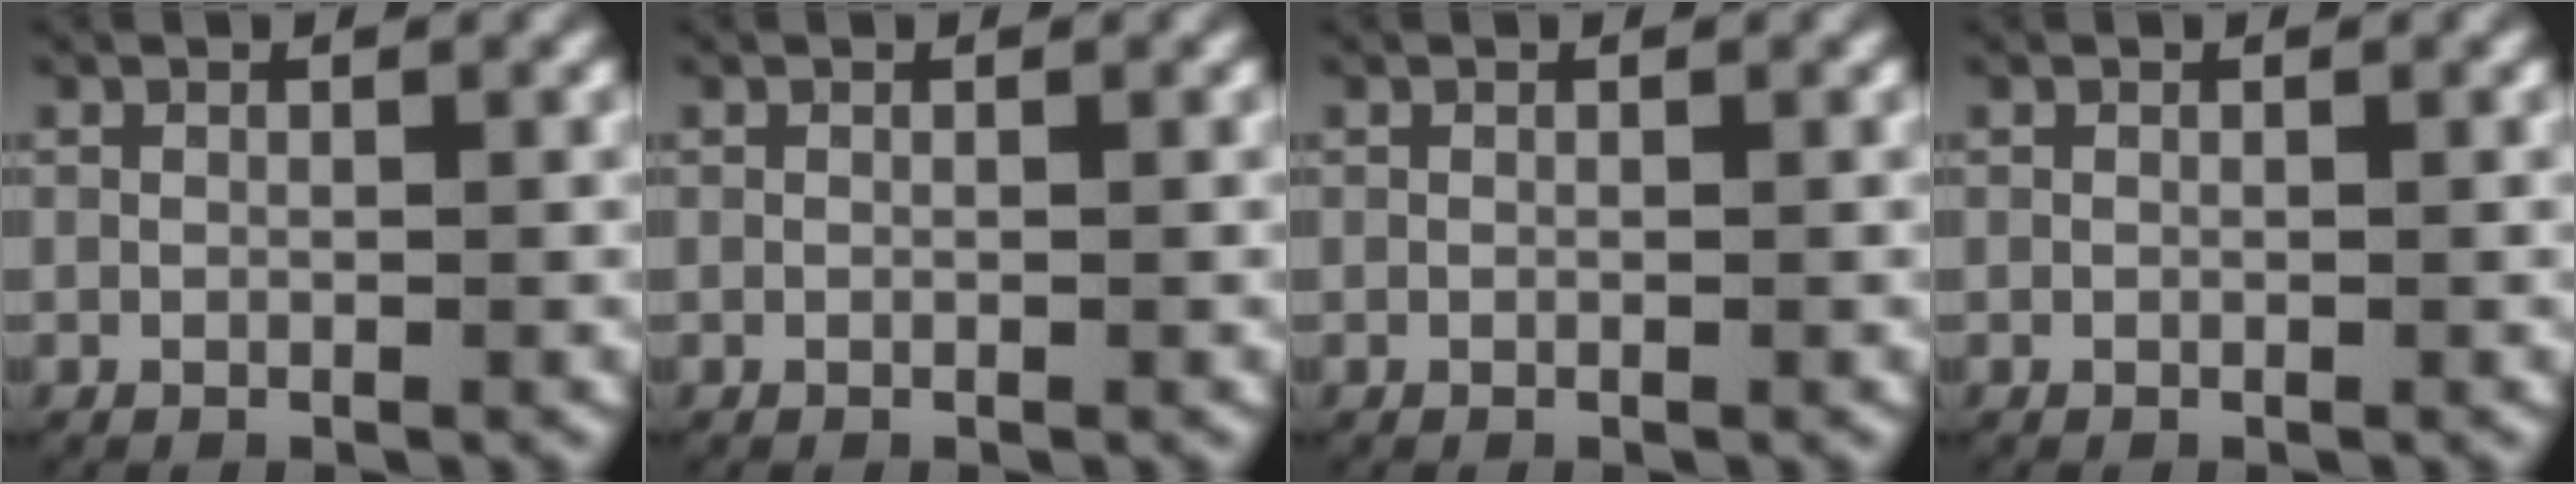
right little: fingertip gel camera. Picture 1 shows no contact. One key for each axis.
{"total": 0.0}
{"total": 0.0}
{"total": 0.0}